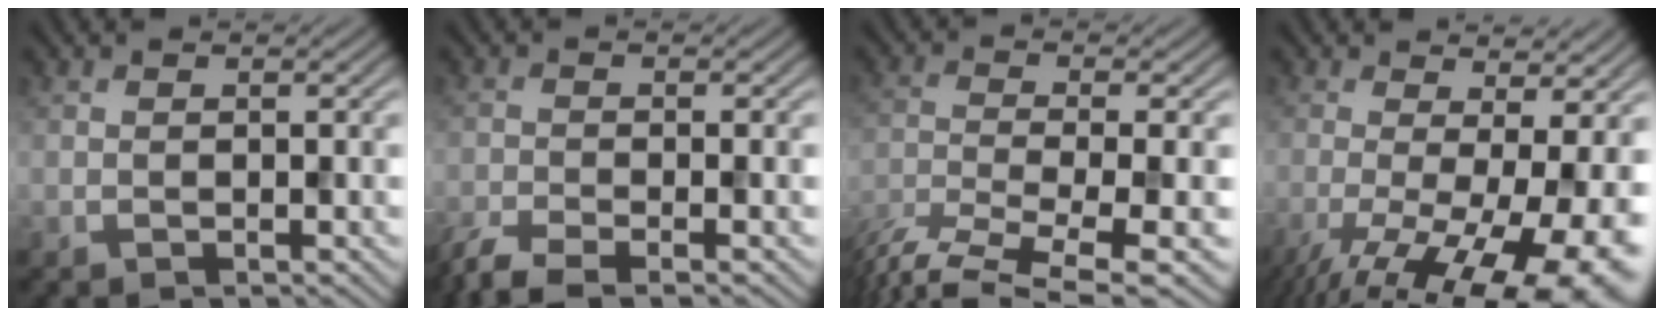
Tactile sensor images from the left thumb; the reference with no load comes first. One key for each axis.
{"total": 4.4, "fx": -3.5, "fy": 0.8, "fz": 2.6, "tx": -0.047, "ty": -0.011, "tz": -0.076}
{"total": 9.0, "fx": -6.6, "fy": 2.0, "fz": 5.7, "tx": -0.120, "ty": -0.022, "tz": -0.117}
{"total": 15.6, "fx": -5.8, "fy": 5.0, "fz": 13.6, "tx": -0.224, "ty": -0.028, "tz": -0.071}